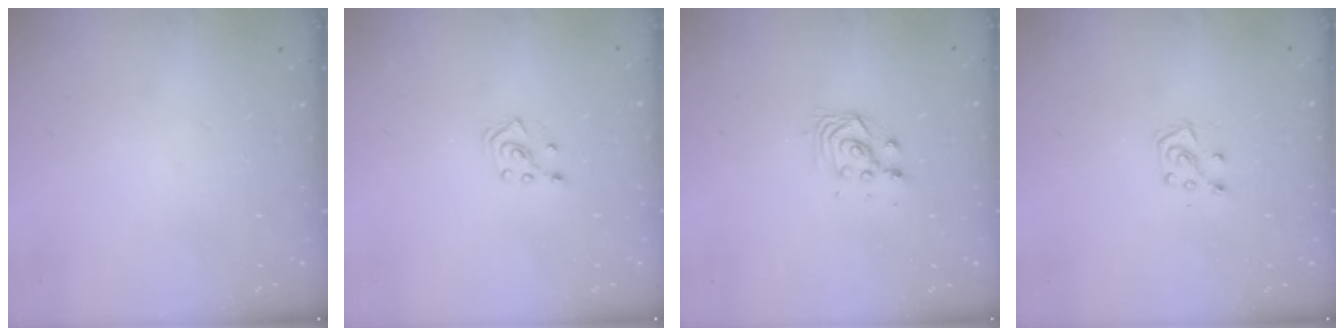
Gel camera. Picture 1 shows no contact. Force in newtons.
{"total": 3.6, "press": 3.5, "slide": 0.7}
{"total": 2.9, "press": 2.8, "slide": 0.8}
{"total": 6.3, "press": 6.3, "slide": 0.3}